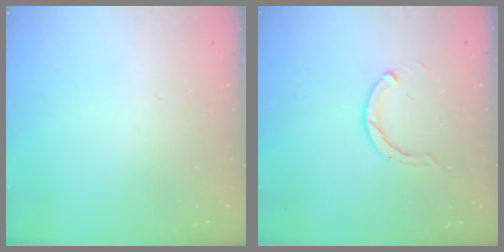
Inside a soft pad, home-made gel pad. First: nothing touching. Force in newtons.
{"total": 2.2, "press": 2.2, "slide": 0.3}